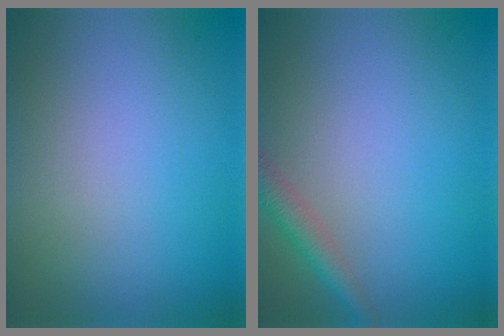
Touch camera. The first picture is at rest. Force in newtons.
{"total": 2.4, "press": 2.4, "slide": 0.1}